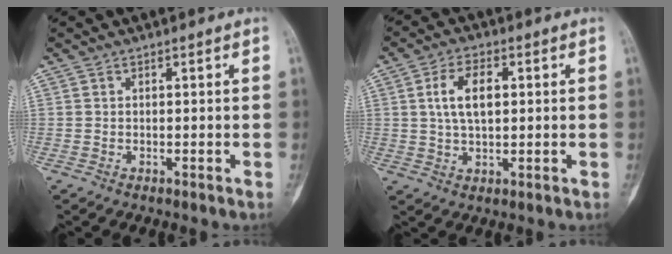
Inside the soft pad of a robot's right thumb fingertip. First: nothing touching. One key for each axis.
{"total": 7.7, "fx": 1.5, "fy": 4.1, "fz": 6.4, "tx": -0.110, "ty": 0.003, "tz": 0.027}